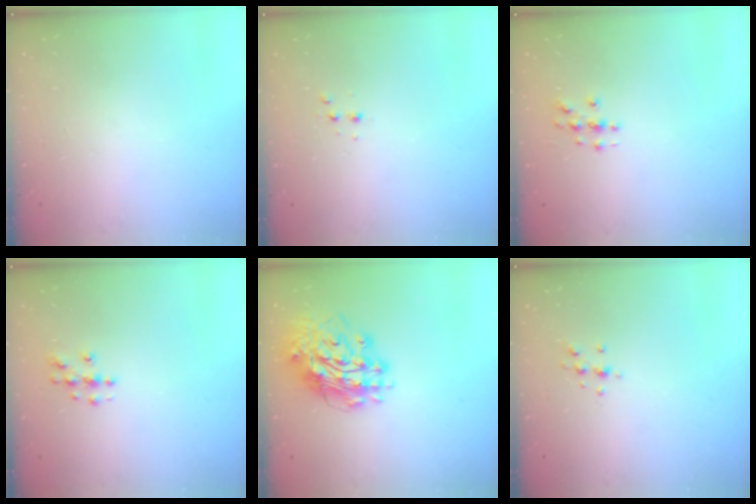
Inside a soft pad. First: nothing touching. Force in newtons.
{"total": 3.1, "press": 3.0, "slide": 0.6}
{"total": 2.8, "press": 2.8, "slide": 0.3}
{"total": 3.9, "press": 3.9, "slide": 0.3}
{"total": 15.8, "press": 15.7, "slide": 1.7}
{"total": 6.2, "press": 6.1, "slide": 0.8}